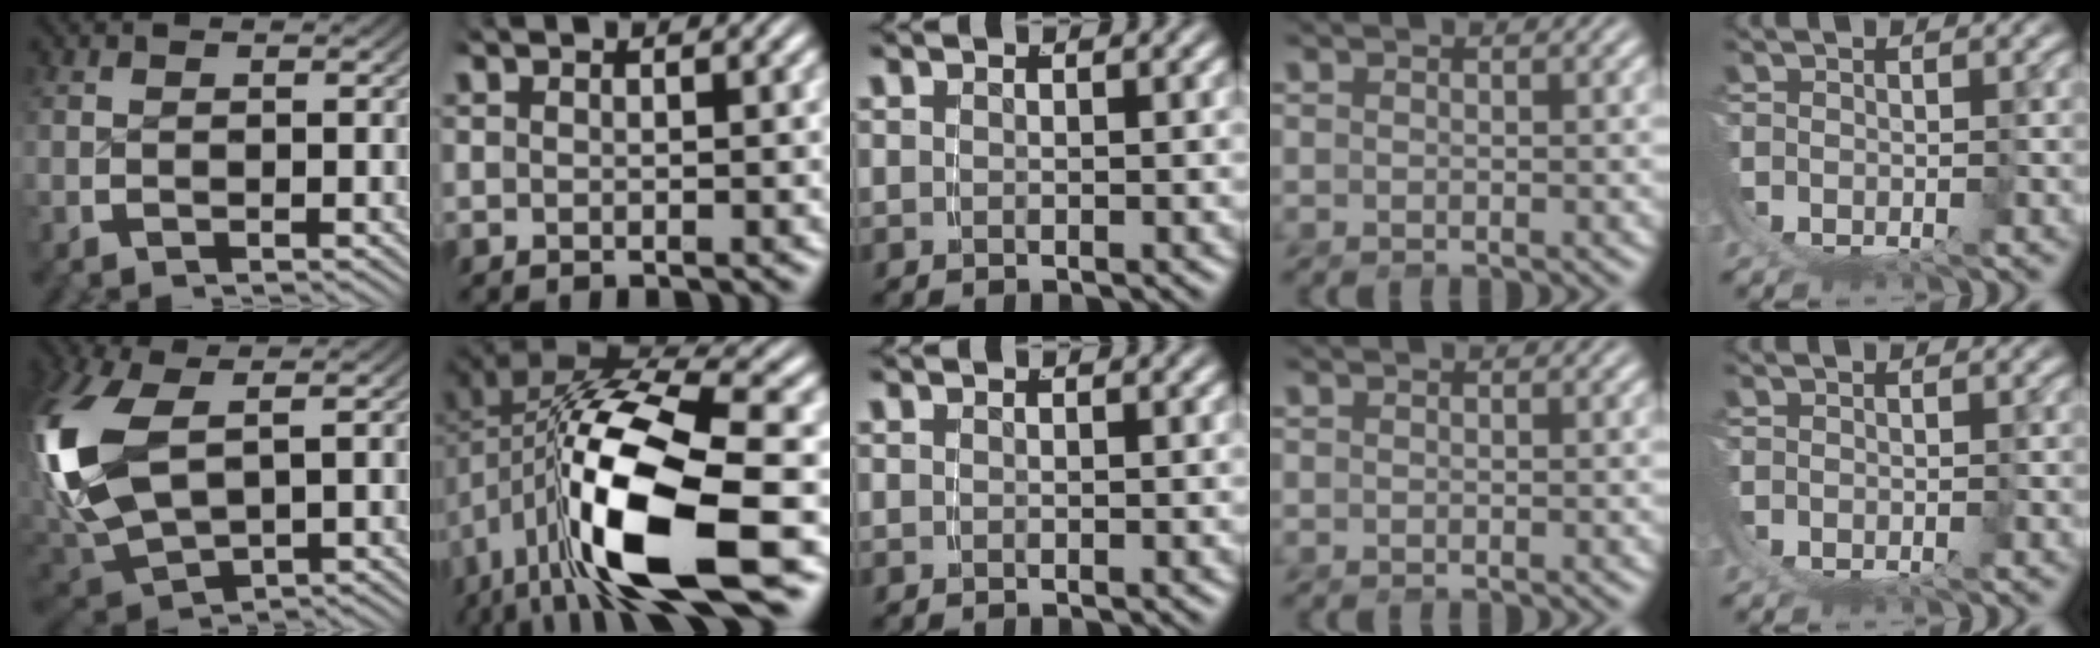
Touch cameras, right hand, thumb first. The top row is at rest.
{"thumb": {"total": 10.5, "force": [0.8, 6.9, 8.0], "torque": [-0.233, -0.035, 0.047]}, "index": {"total": 13.6, "force": [-0.8, 6.7, 11.8], "torque": [-0.227, -0.020, -0.002]}}